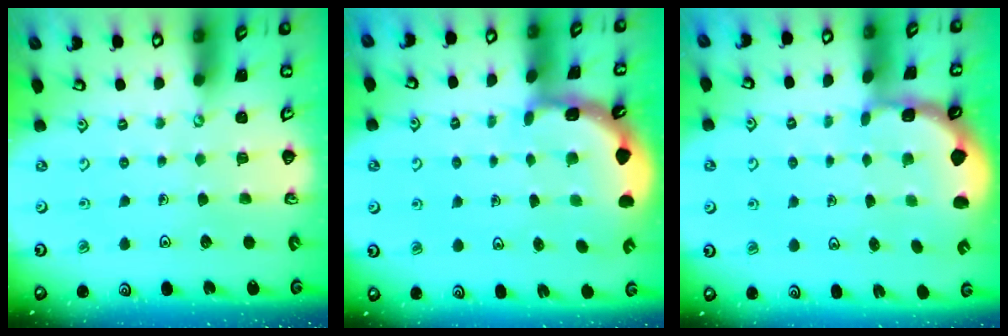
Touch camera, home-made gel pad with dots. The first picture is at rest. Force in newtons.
{"total": 2.8, "press": 2.8, "slide": 0.2}
{"total": 1.2, "press": 1.1, "slide": 0.4}